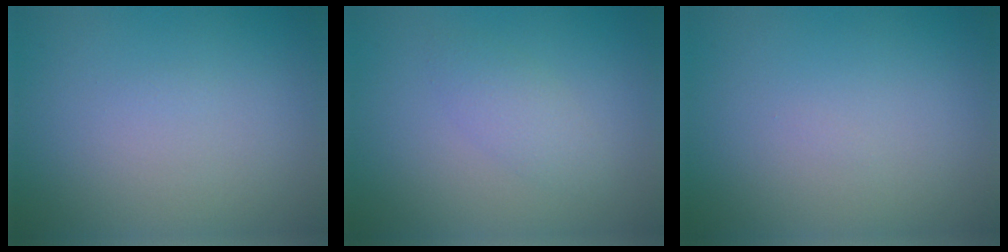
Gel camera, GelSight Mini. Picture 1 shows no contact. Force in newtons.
{"total": 1.8, "press": 1.8, "slide": 0.2}
{"total": 0.0}